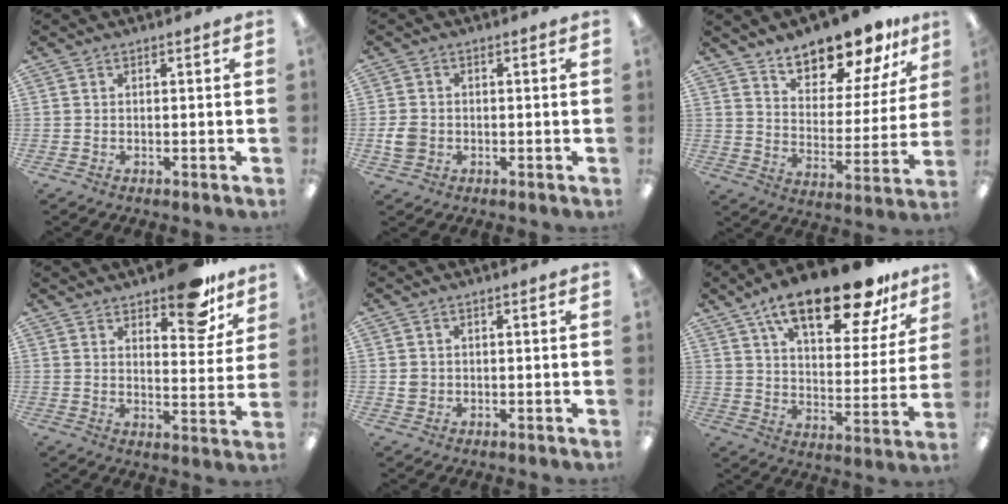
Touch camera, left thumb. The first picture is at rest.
{"total": 4.0, "force": [-0.7, 3.4, 2.1], "torque": [-0.033, 0.003, -0.012]}
{"total": 14.0, "force": [12.7, 4.0, 4.5], "torque": [-0.073, -0.098, 0.226]}
{"total": 12.5, "force": [9.6, 4.7, 6.5], "torque": [-0.074, -0.064, 0.166]}
{"total": 2.0, "force": [0.2, 1.9, 0.6], "torque": [-0.003, 0.001, 0.001]}
{"total": 21.2, "force": [14.9, 7.2, 13.2], "torque": [-0.210, -0.083, 0.247]}